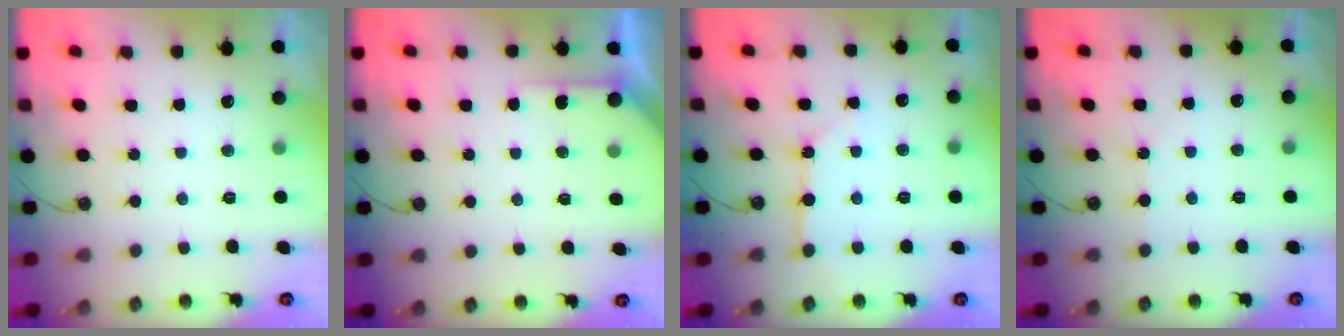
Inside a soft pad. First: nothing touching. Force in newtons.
{"total": 4.3, "press": 4.3, "slide": 0.2}
{"total": 3.6, "press": 3.6, "slide": 0.4}
{"total": 1.0, "press": 1.0, "slide": 0.2}